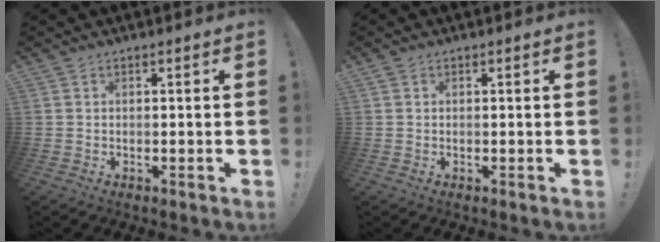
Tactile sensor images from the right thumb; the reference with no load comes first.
{"total": 0.5, "force": [0.3, 0.4, 0.0], "torque": [0.006, -0.001, 0.005]}